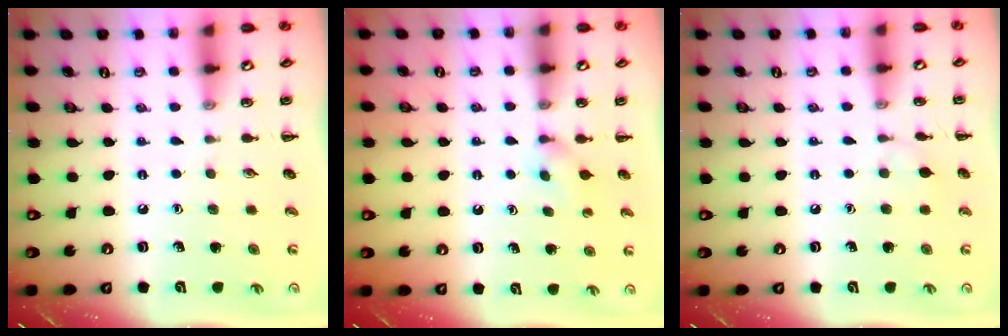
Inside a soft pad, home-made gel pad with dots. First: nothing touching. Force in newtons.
{"total": 2.8, "press": 2.5, "slide": 1.2}
{"total": 4.7, "press": 4.4, "slide": 1.8}